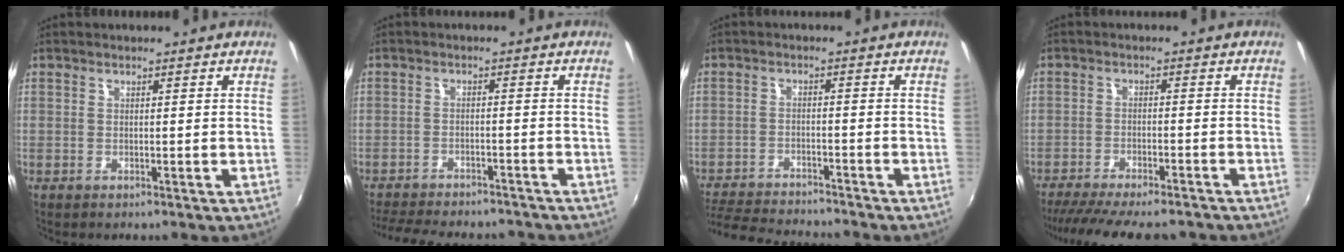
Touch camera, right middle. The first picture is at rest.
{"total": 15.2, "force": [-13.1, 4.2, 6.3], "torque": [-0.138, -0.021, -0.187]}
{"total": 12.8, "force": [-11.8, 1.8, 4.8], "torque": [-0.116, -0.018, -0.192]}
{"total": 15.1, "force": [-12.9, 2.9, 7.1], "torque": [-0.144, -0.035, -0.194]}